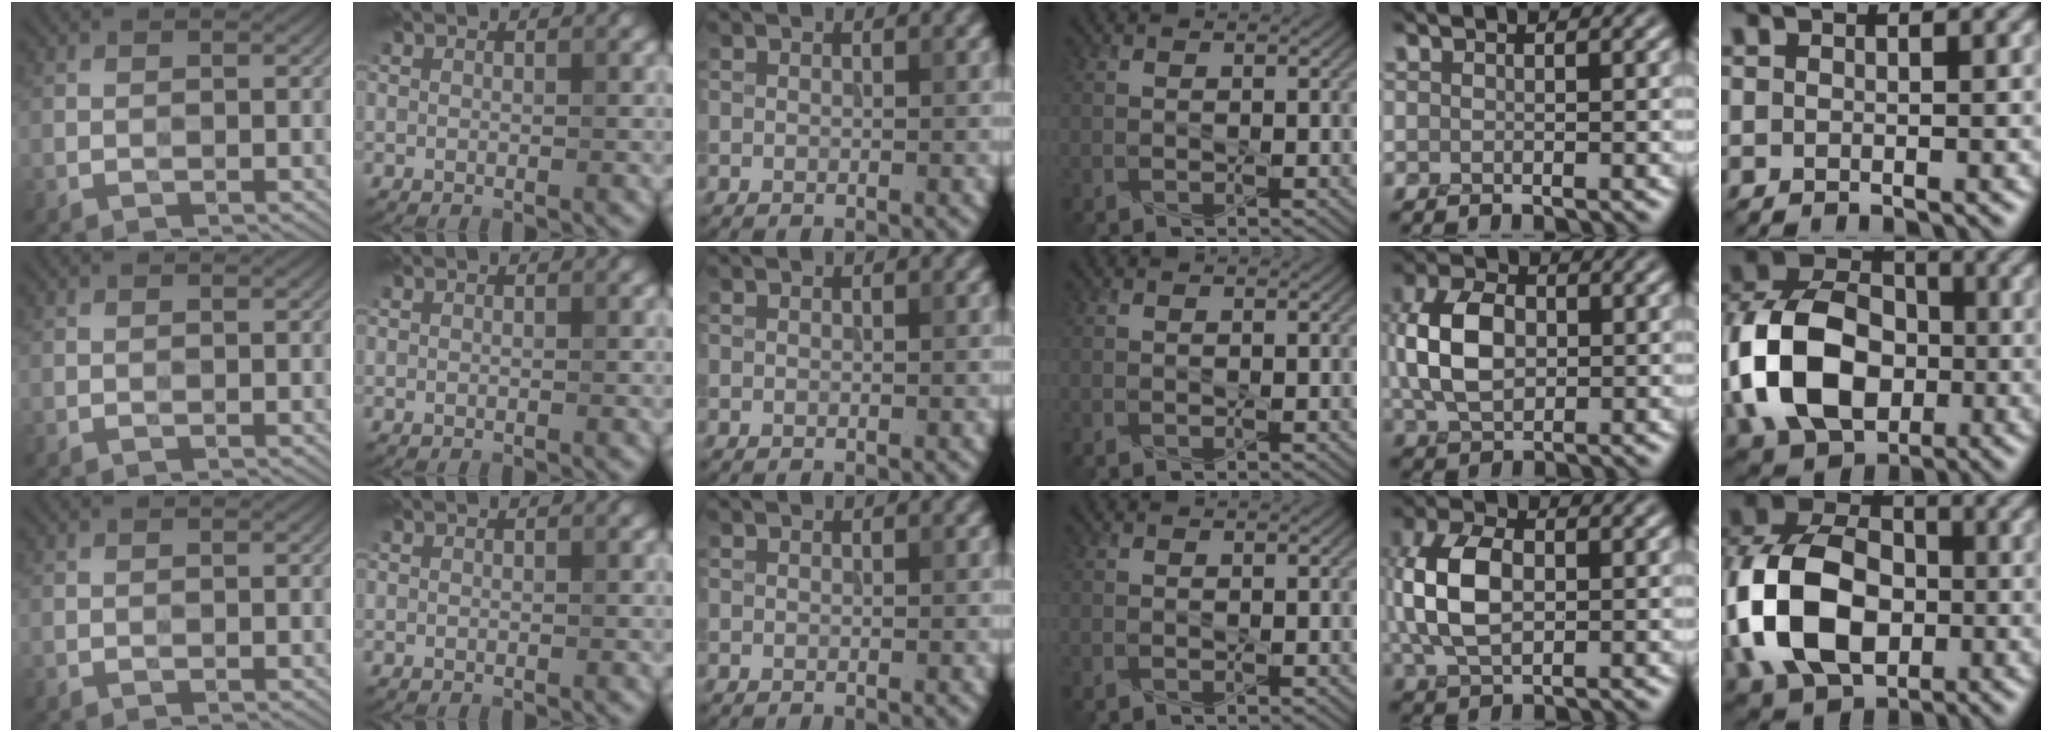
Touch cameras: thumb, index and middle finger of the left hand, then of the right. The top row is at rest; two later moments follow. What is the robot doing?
{"motion": "press", "object": "stapler"}